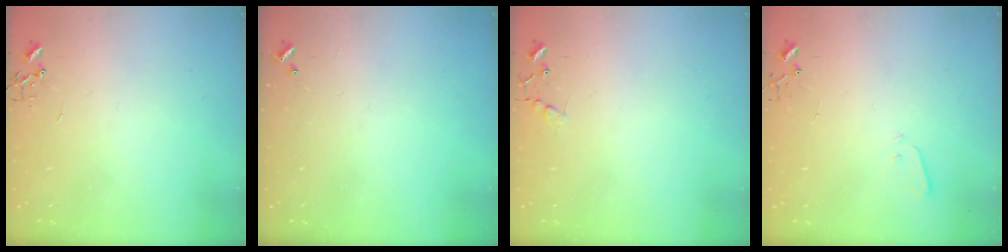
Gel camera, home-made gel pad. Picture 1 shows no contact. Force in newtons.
{"total": 0.0}
{"total": 6.7, "press": 6.7, "slide": 0.4}
{"total": 2.1, "press": 2.0, "slide": 0.4}